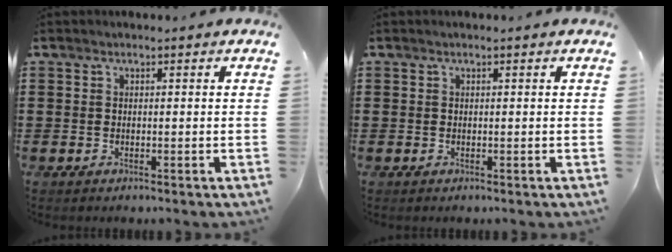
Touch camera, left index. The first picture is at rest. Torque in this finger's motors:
{"motor_torque": [-0.10, -1.23, 0.01, 0.01]}